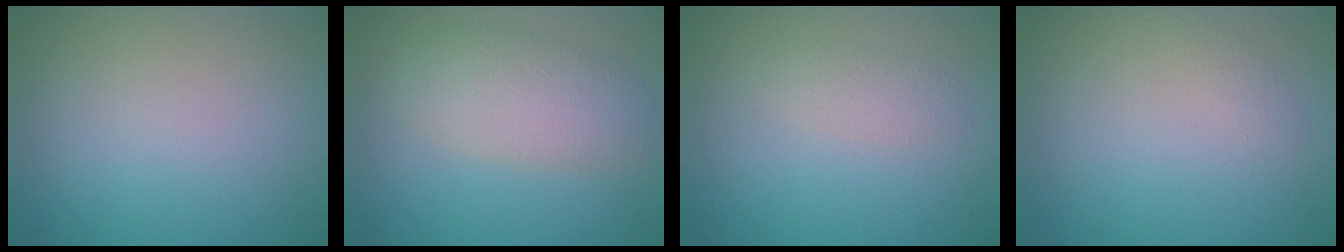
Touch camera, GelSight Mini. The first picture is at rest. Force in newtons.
{"total": 4.6, "press": 4.6, "slide": 0.3}
{"total": 1.3, "press": 1.3, "slide": 0.1}
{"total": 0.6, "press": 0.6, "slide": 0.1}